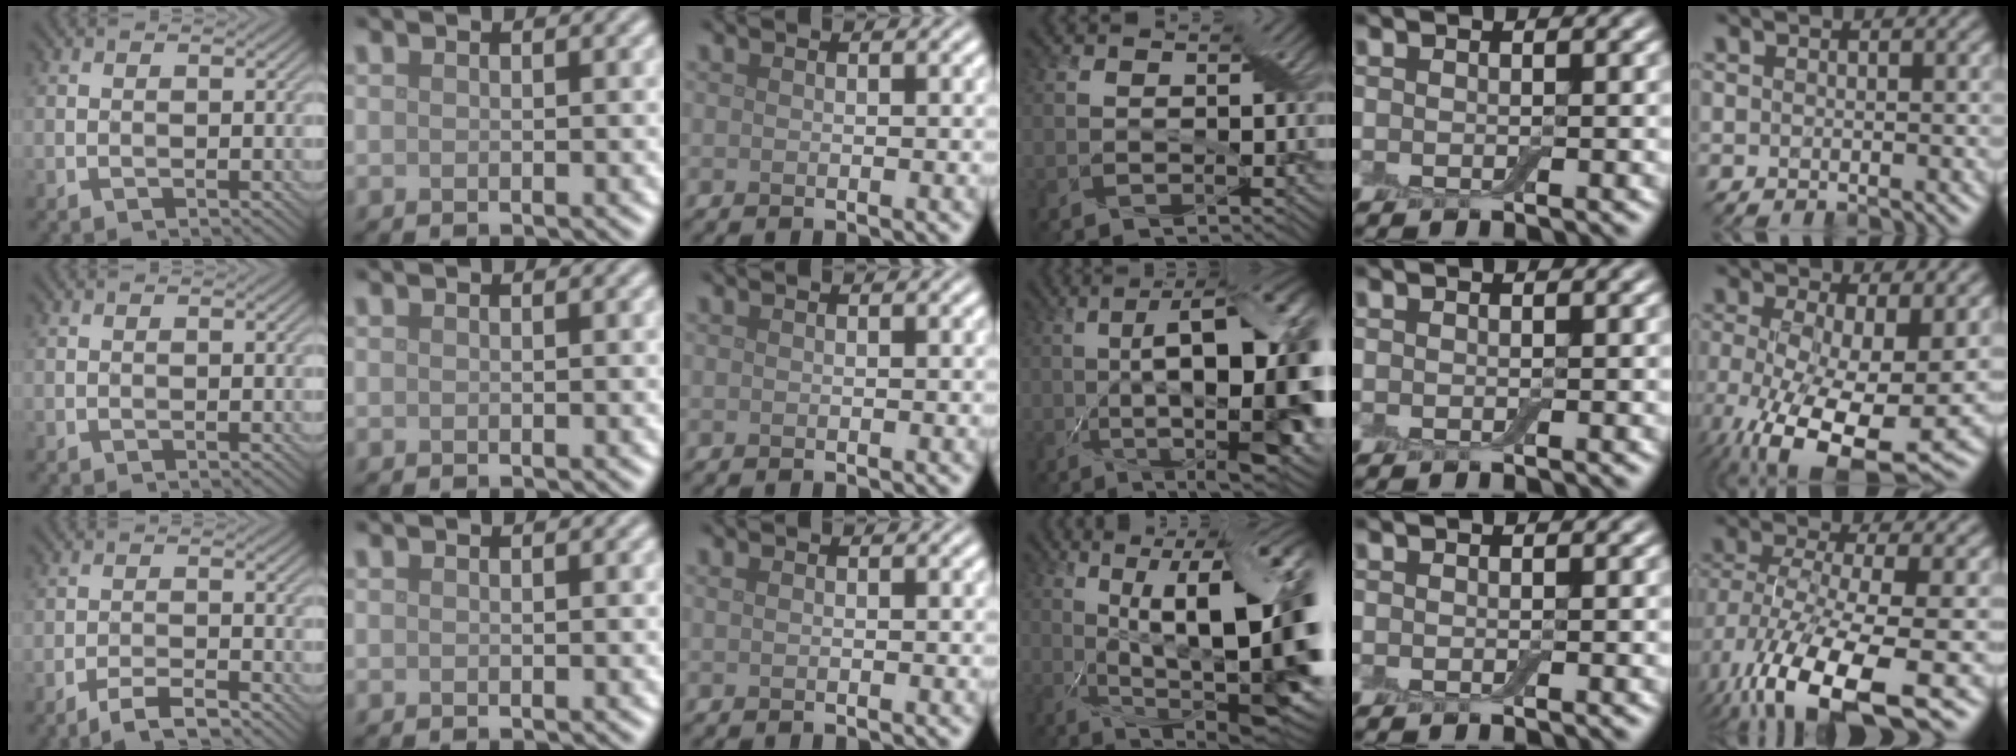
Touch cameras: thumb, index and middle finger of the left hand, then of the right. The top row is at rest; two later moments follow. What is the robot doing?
{"motion": "wrap", "object": "adhesive wrap"}